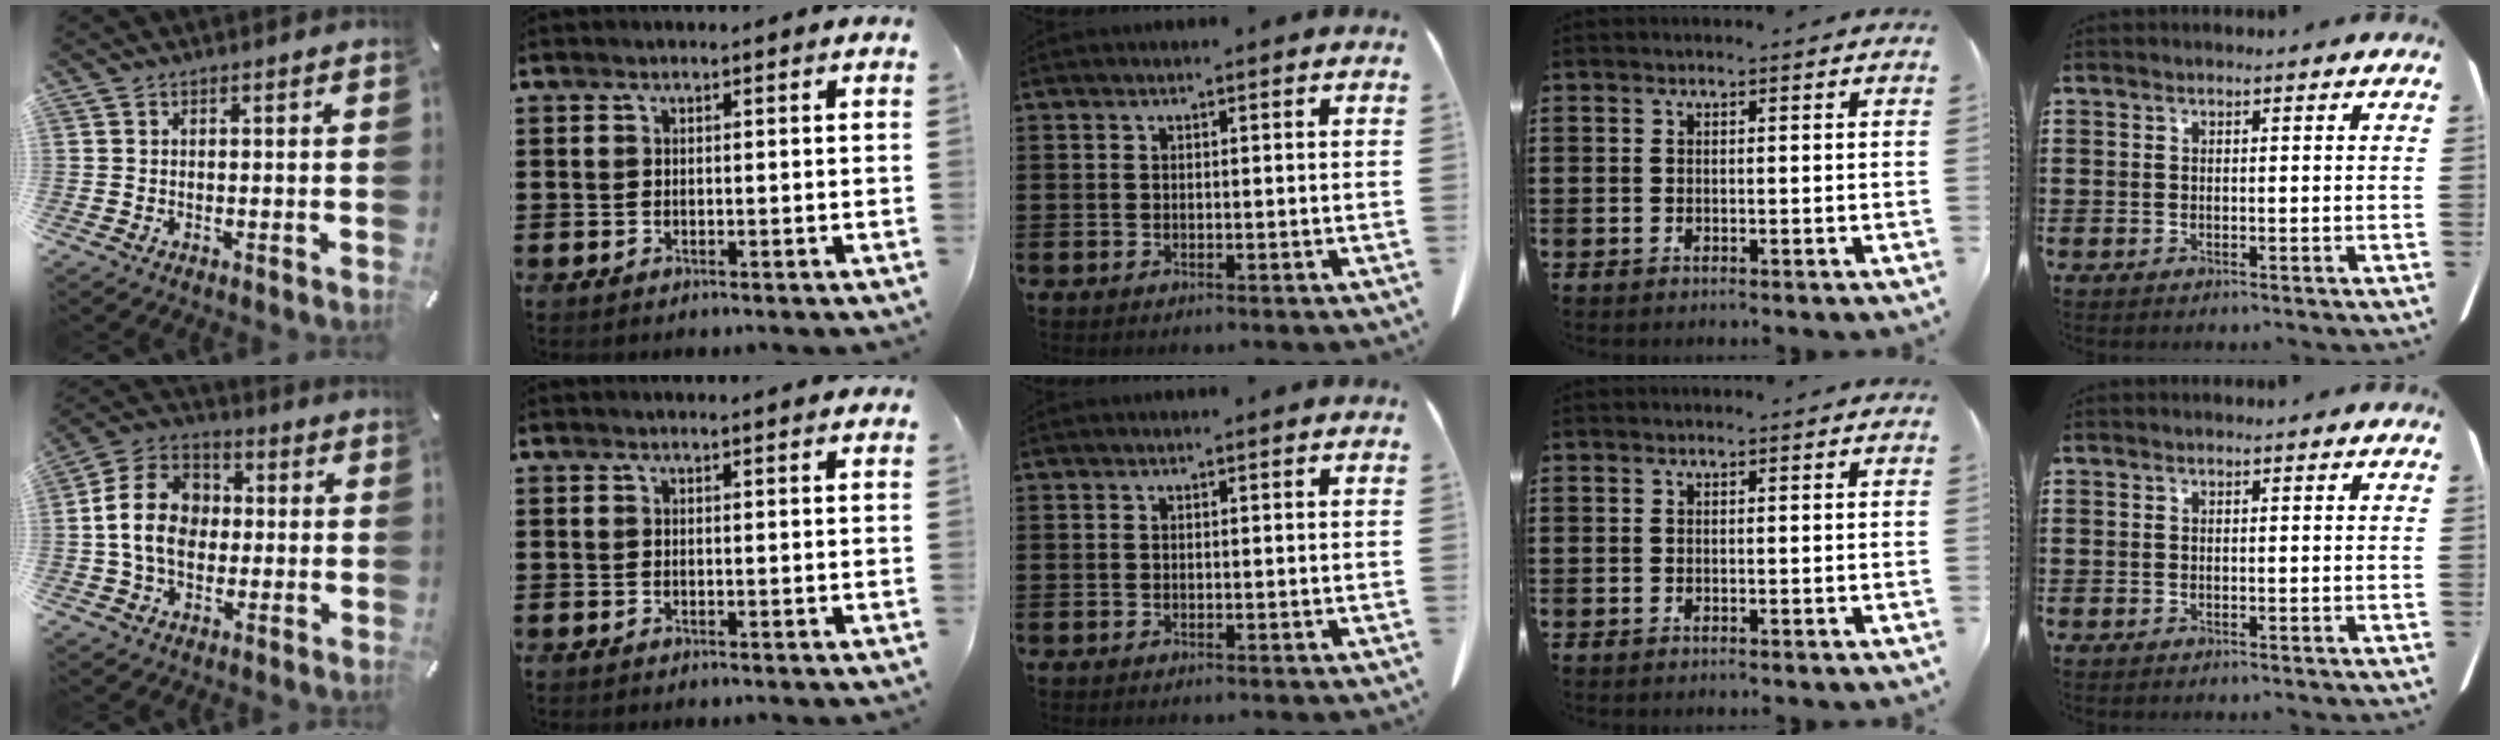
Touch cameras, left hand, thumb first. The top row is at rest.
{"thumb": {"total": 13.2, "force": [-0.7, 10.8, 7.5], "torque": [-0.177, 0.026, -0.015]}, "index": {"total": 1.0, "force": [1.0, -0.1, 0.3], "torque": [-0.007, 0.000, 0.019]}}